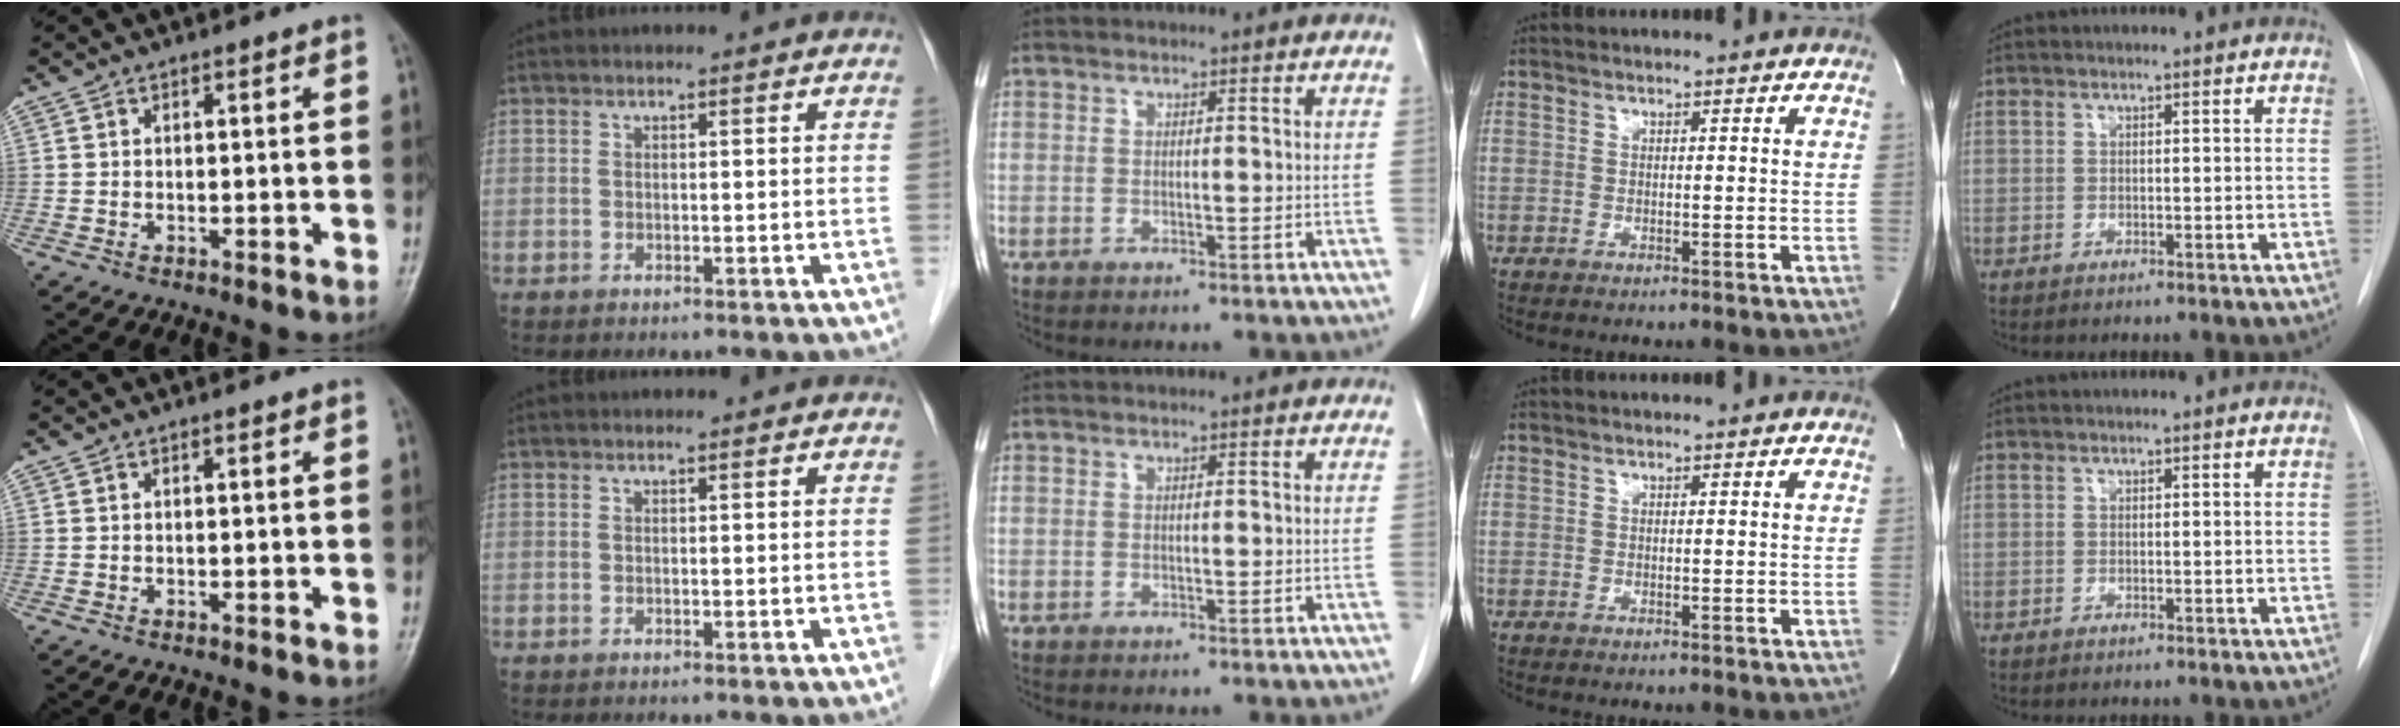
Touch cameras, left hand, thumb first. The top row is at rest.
{}